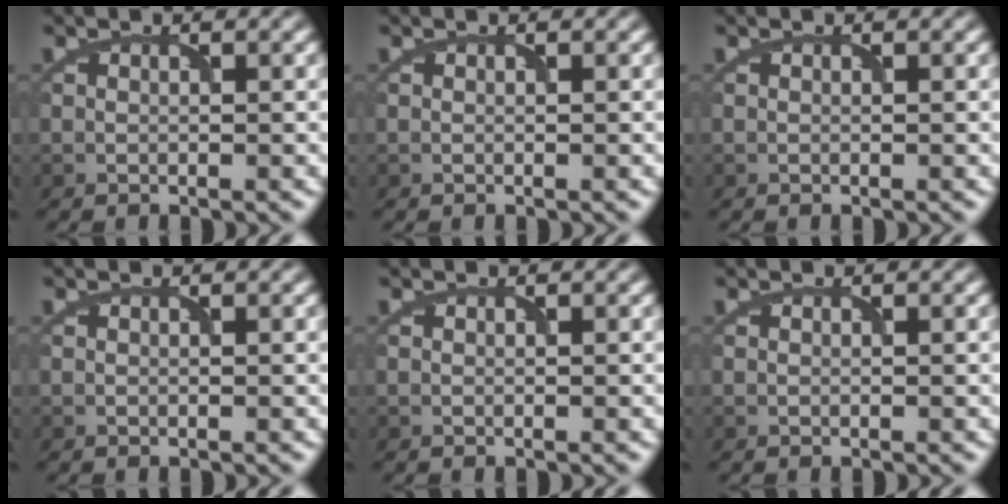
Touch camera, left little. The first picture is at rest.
{"total": 0.0}
{"total": 0.0}
{"total": 0.0}
{"total": 0.0}
{"total": 0.0}